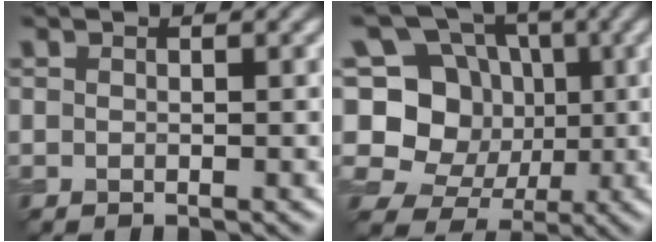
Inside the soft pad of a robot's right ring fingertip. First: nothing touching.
{"total": 11.0, "force": [0.5, 10.0, 4.7], "torque": [-0.119, 0.039, -0.021]}